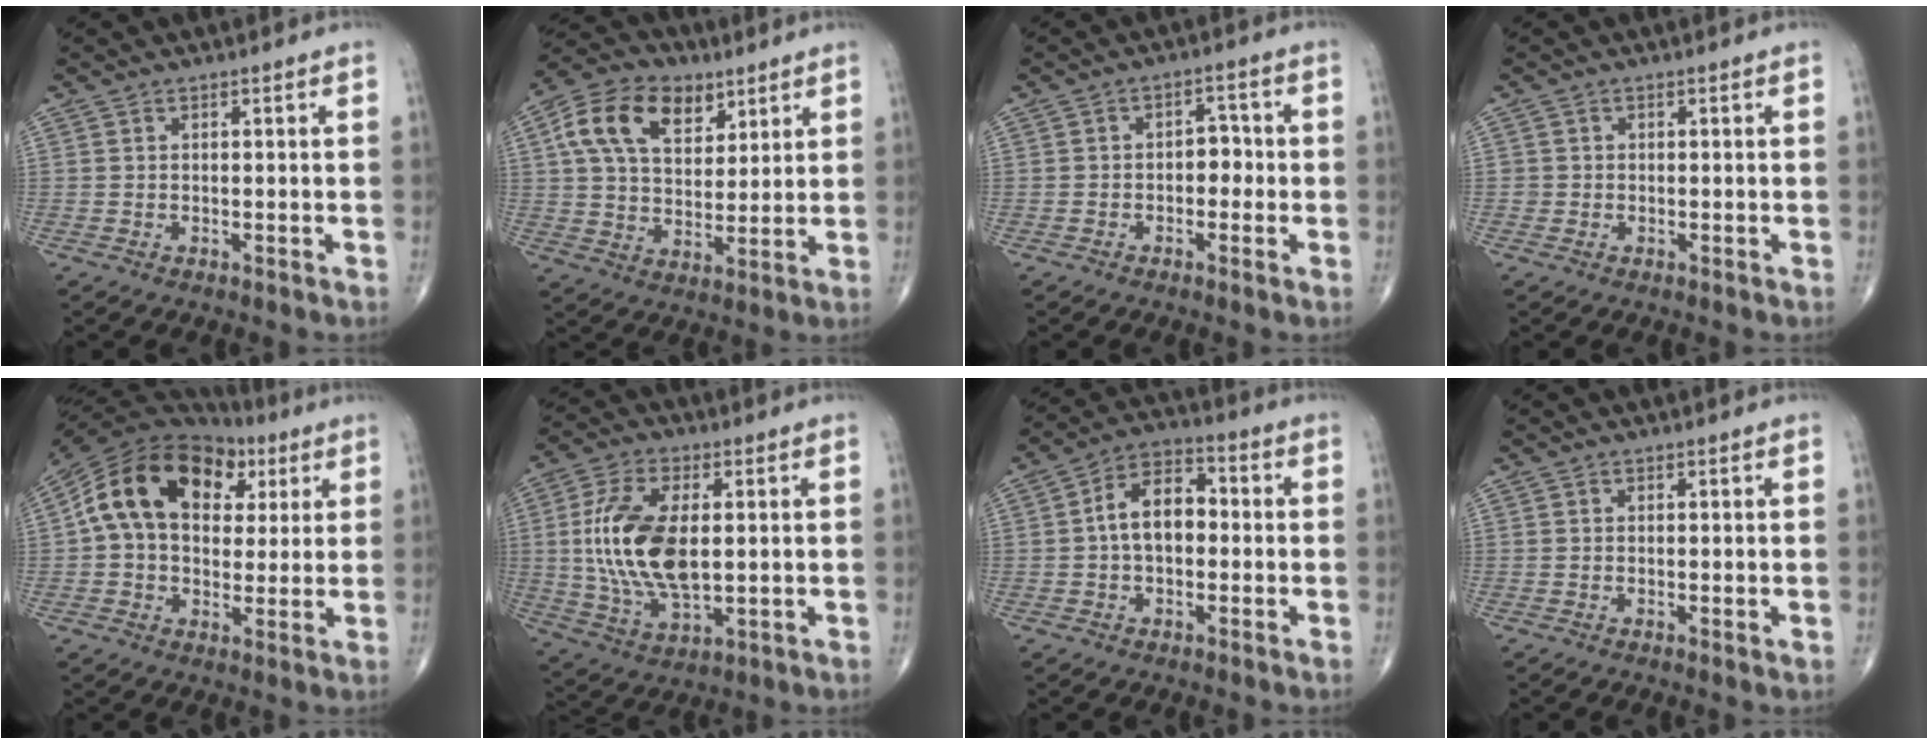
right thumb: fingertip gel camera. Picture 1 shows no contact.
{"total": 15.6, "force": [6.7, 9.9, 10.0], "torque": [-0.160, -0.007, 0.119]}
{"total": 4.0, "force": [-0.7, 2.7, 2.9], "torque": [-0.016, 0.016, -0.018]}
{"total": 1.0, "force": [-0.1, 1.0, 0.0], "torque": [0.006, 0.005, -0.004]}
{"total": 20.8, "force": [6.0, 13.9, 14.2], "torque": [-0.231, 0.028, 0.094]}
{"total": 16.8, "force": [1.3, 8.6, 14.4], "torque": [-0.284, -0.008, 0.028]}
{"total": 9.6, "force": [-0.1, 6.1, 7.4], "torque": [-0.107, 0.031, -0.015]}
{"total": 0.6, "force": [0.0, 0.2, 0.6], "torque": [-0.013, -0.004, -0.002]}